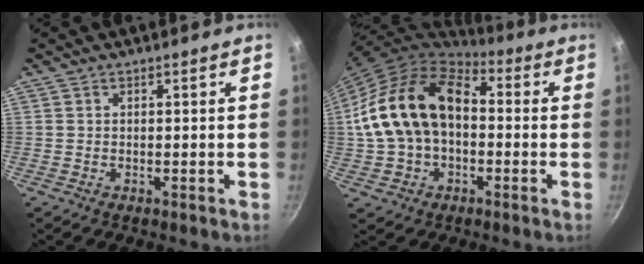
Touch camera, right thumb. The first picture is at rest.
{"total": 19.5, "force": [0.4, 13.4, 14.2], "torque": [-0.245, 0.046, 0.002]}